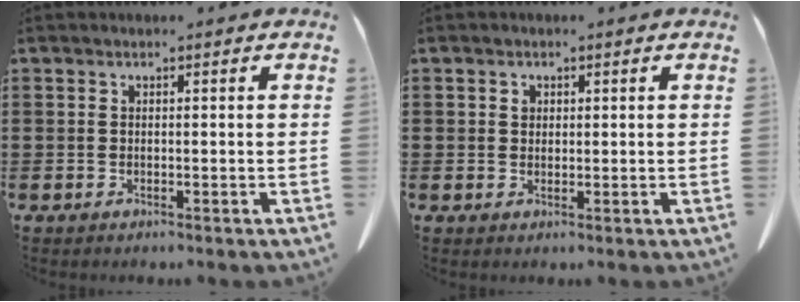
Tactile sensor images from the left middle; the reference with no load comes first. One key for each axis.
{"total": 1.3, "fx": 0.7, "fy": 1.1, "fz": 0.3, "tx": -0.002, "ty": 0.000, "tz": 0.012}